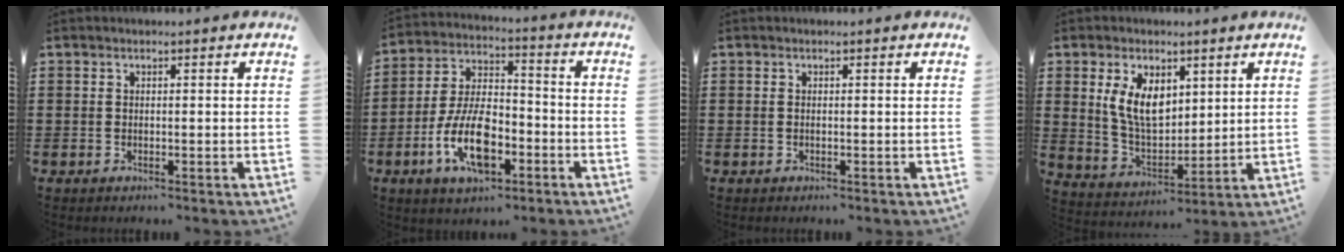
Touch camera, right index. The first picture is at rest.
{"total": 11.8, "force": [-4.8, 5.6, 9.2], "torque": [-0.208, 0.000, -0.090]}
{"total": 0.0}
{"total": 8.1, "force": [3.0, 4.8, 5.8], "torque": [-0.125, 0.004, 0.054]}